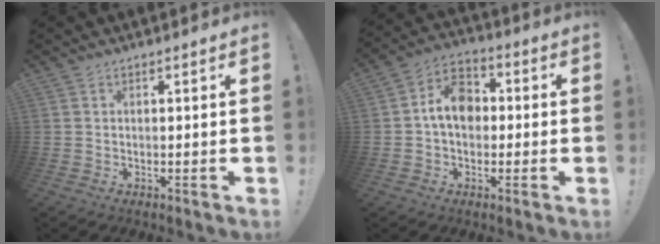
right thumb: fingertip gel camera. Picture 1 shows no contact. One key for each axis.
{"total": 10.2, "fx": 0.3, "fy": 7.5, "fz": 6.9, "tx": -0.099, "ty": 0.016, "tz": 0.011}